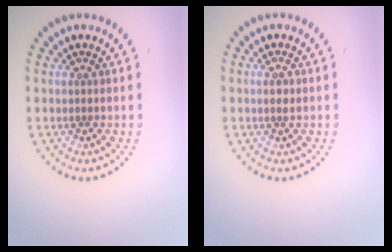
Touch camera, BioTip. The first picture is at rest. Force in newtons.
{"total": 0.6, "press": 0.6, "slide": 0.1}